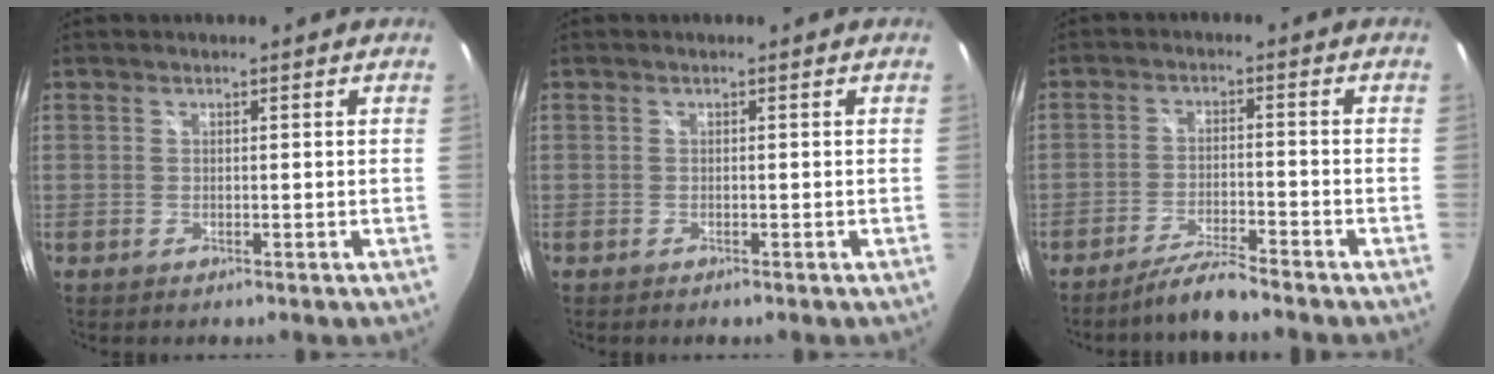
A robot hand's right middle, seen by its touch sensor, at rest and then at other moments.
{"total": 0.5, "force": [-0.4, 0.2, 0.2], "torque": [-0.004, -0.003, -0.009]}
{"total": 5.5, "force": [-5.1, -0.4, 2.2], "torque": [-0.062, -0.004, -0.093]}